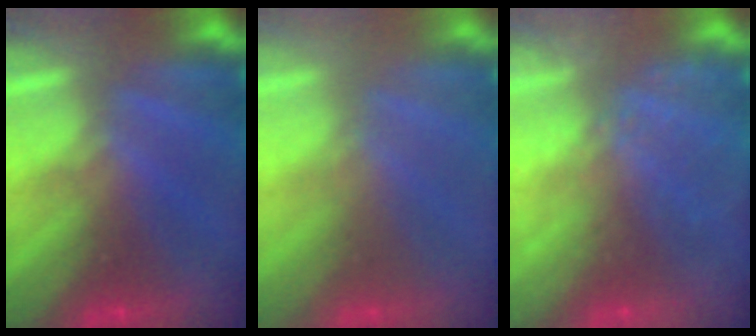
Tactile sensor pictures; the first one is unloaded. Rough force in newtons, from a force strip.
{"total": 2.7}
{"total": 11.8}